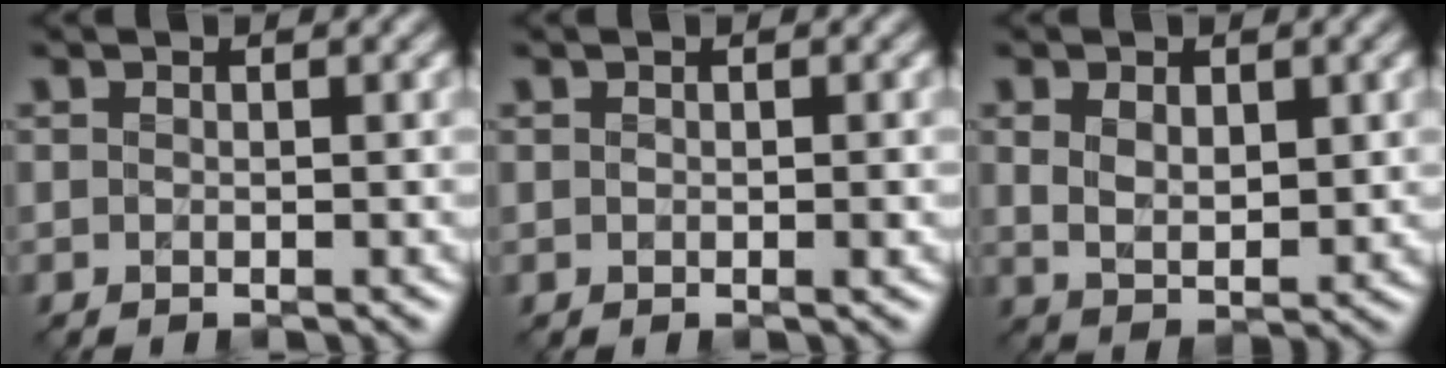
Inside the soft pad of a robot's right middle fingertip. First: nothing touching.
{"total": 0.7, "force": [0.0, 0.4, 0.6], "torque": [-0.007, -0.003, 0.001]}
{"total": 3.6, "force": [0.9, 2.1, 2.8], "torque": [-0.057, -0.008, 0.023]}